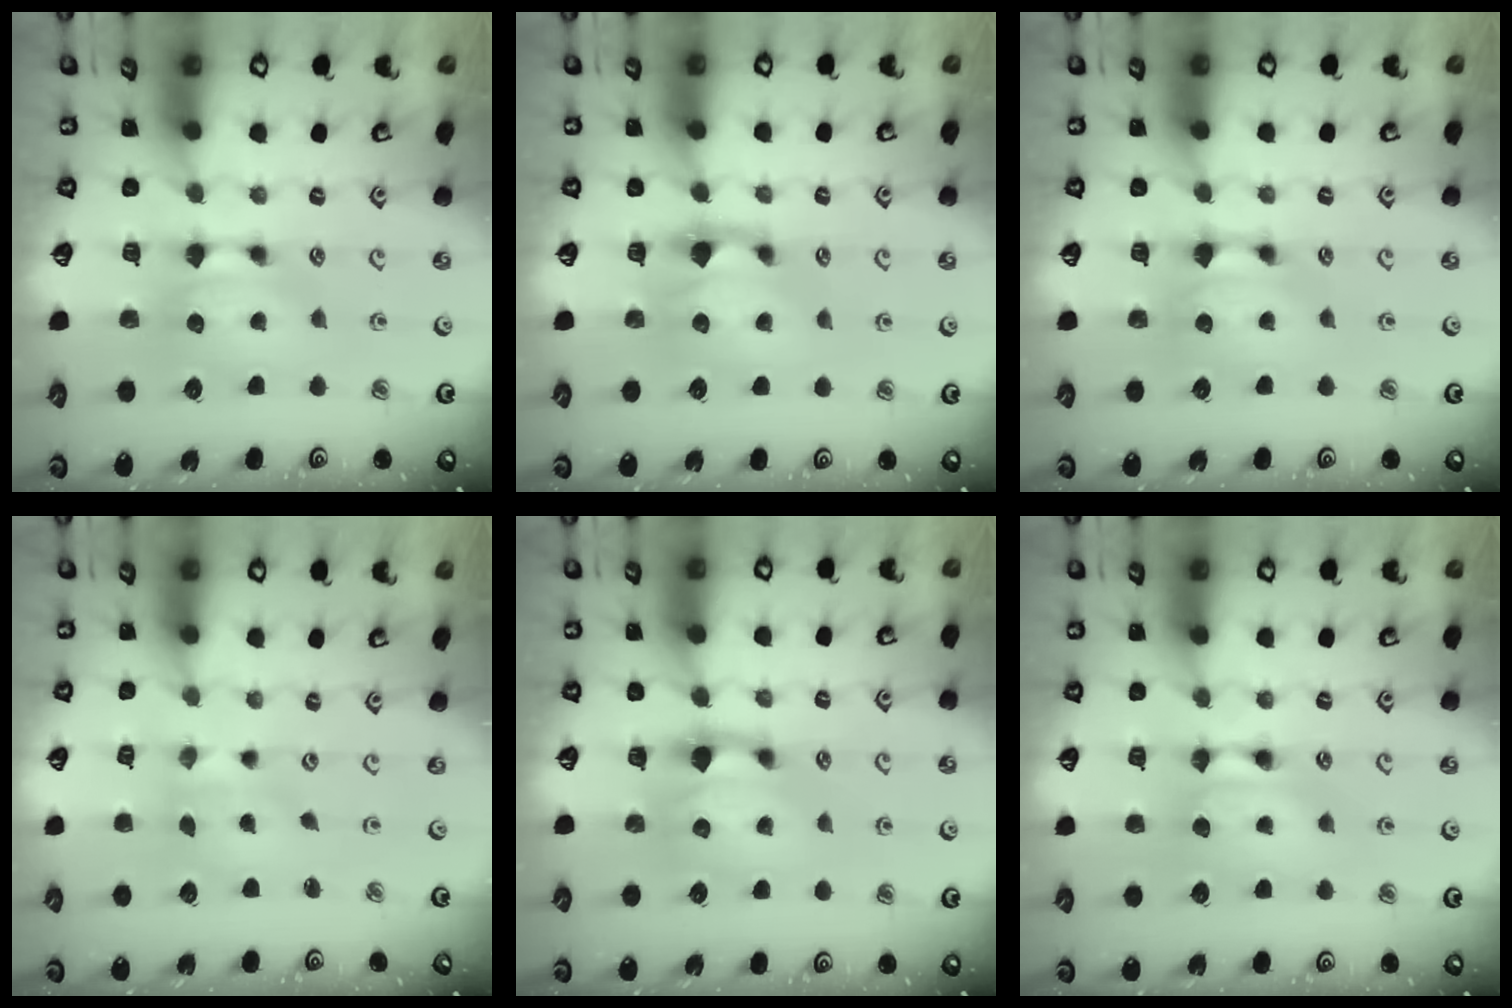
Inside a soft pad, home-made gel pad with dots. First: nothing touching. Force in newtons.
{"total": 0.7, "press": 0.4, "slide": 0.6}
{"total": 0.9, "press": 0.6, "slide": 0.6}
{"total": 2.0, "press": 1.7, "slide": 1.0}
{"total": 1.2, "press": 0.2, "slide": 1.2}
{"total": 1.6, "press": 1.6, "slide": 0.2}